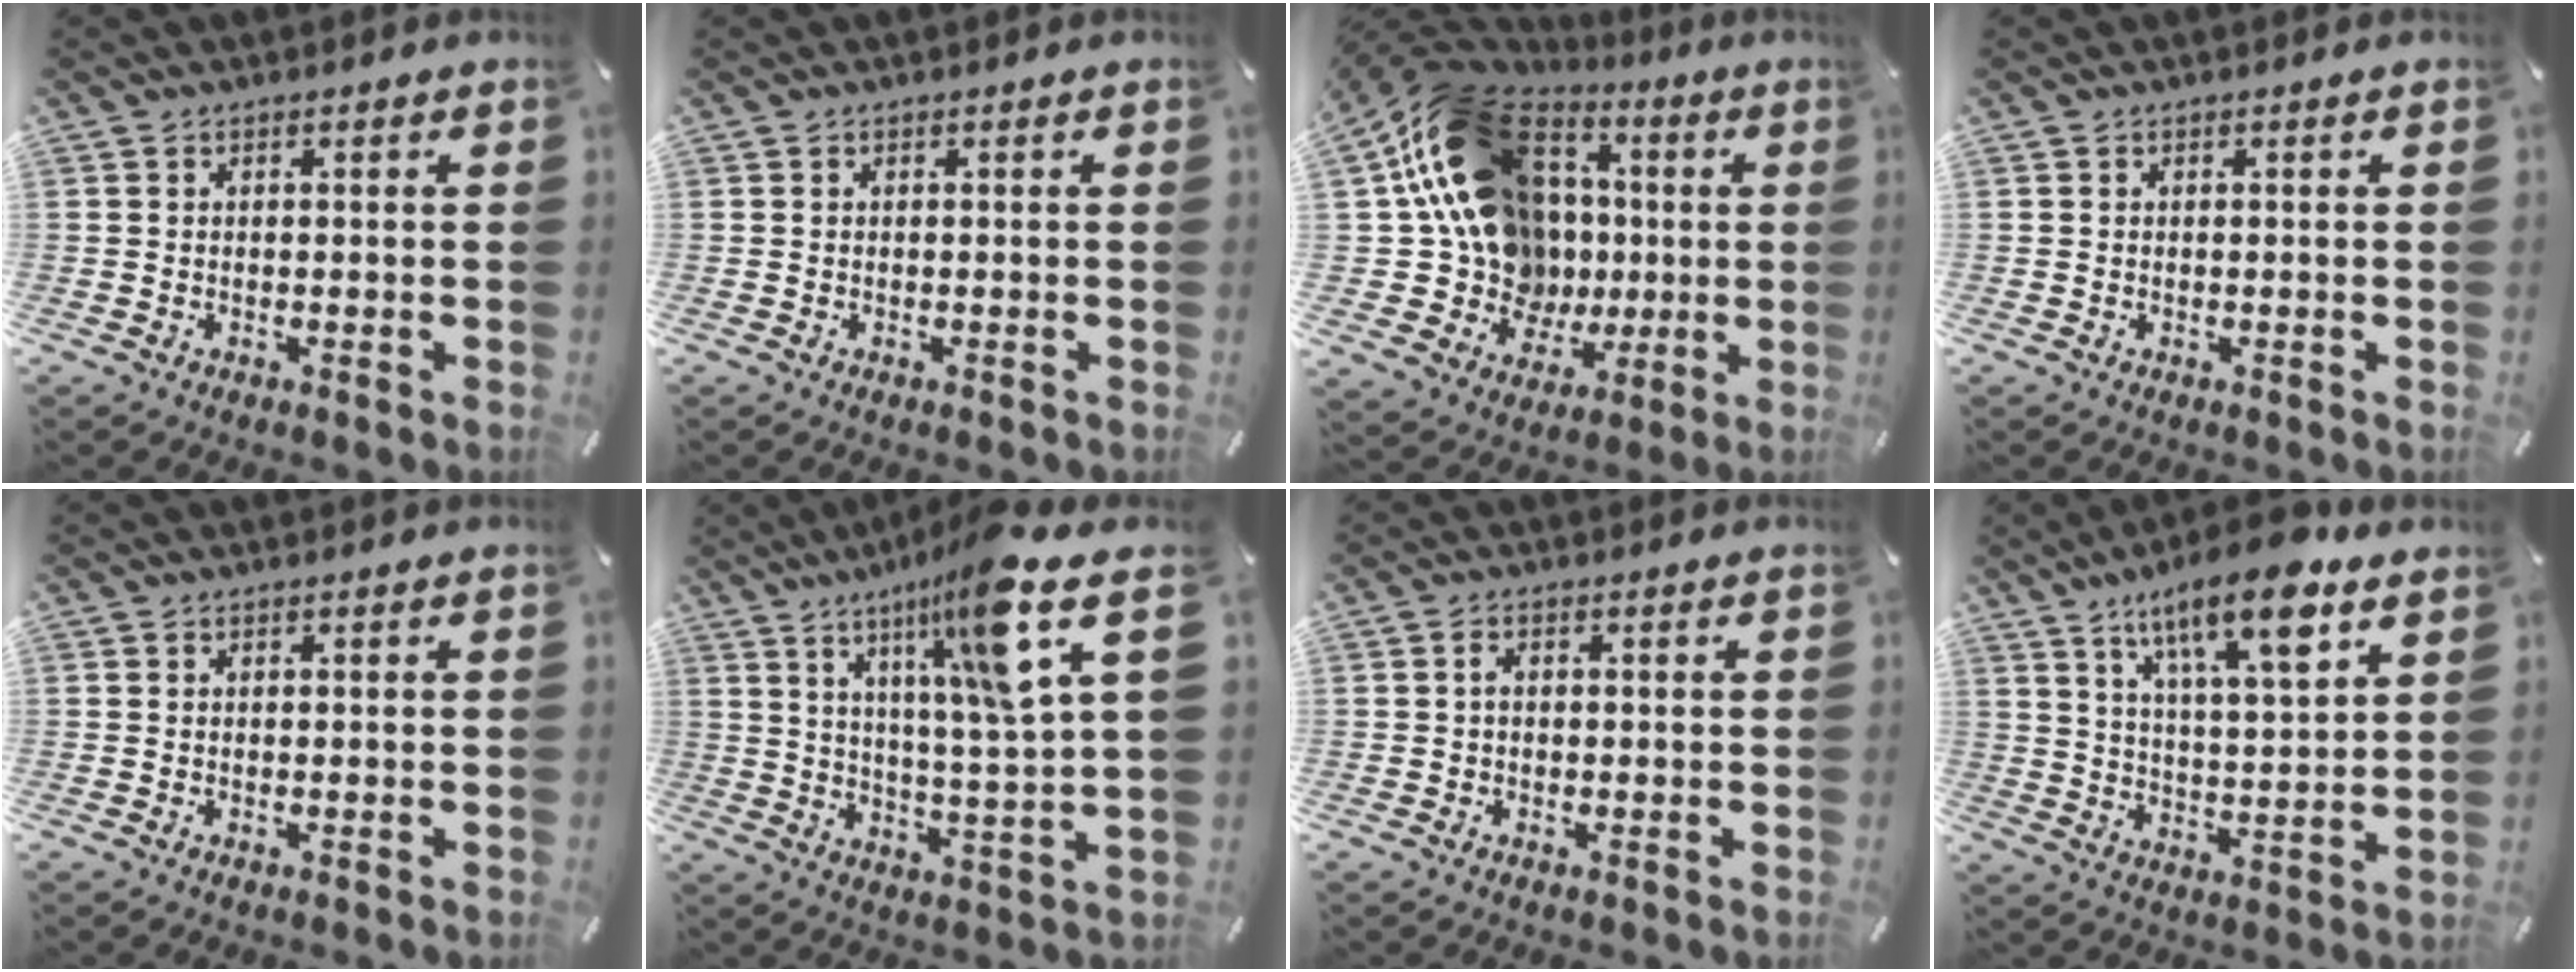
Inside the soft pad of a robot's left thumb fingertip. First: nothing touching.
{"total": 0.0}
{"total": 21.7, "force": [5.1, 18.2, 10.6], "torque": [-0.195, -0.022, 0.125]}
{"total": 0.0}
{"total": 0.0}
{"total": 16.8, "force": [9.6, 0.9, 13.7], "torque": [-0.218, -0.053, 0.134]}
{"total": 1.2, "force": [0.0, 0.8, 0.9], "torque": [-0.019, 0.004, -0.002]}
{"total": 15.5, "force": [10.3, 4.3, 10.8], "torque": [-0.181, -0.044, 0.168]}